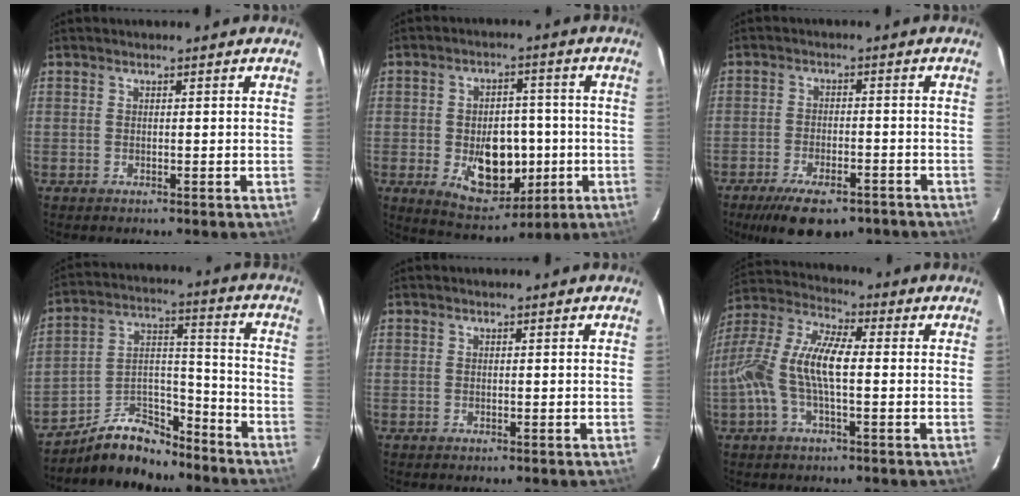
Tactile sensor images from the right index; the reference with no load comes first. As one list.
[{"total": 12.9, "force": [-2.6, 8.5, 9.3], "torque": [-0.166, 0.000, -0.016]}, {"total": 12.4, "force": [-8.9, 4.9, 7.1], "torque": [-0.150, -0.018, -0.133]}, {"total": 12.8, "force": [-10.4, 6.0, 4.5], "torque": [-0.086, 0.051, -0.167]}, {"total": 0.0}, {"total": 13.0, "force": [-1.5, 4.0, 12.3], "torque": [-0.254, 0.010, -0.034]}]